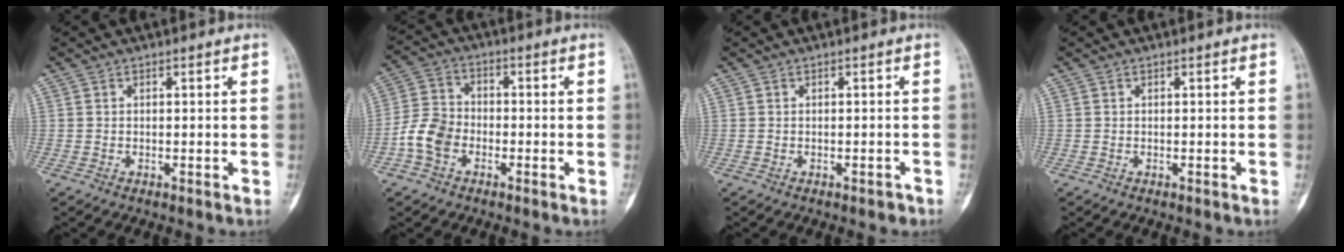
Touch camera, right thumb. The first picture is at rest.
{"total": 7.4, "force": [-2.8, 5.3, 4.3], "torque": [-0.077, 0.022, -0.062]}
{"total": 0.9, "force": [-0.6, 0.5, 0.4], "torque": [-0.008, 0.007, -0.006]}
{"total": 0.0}